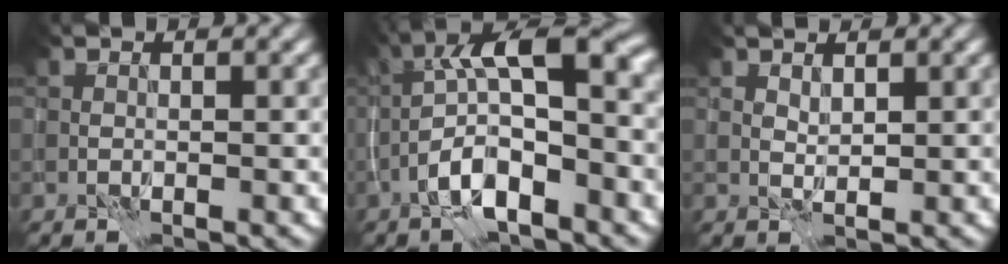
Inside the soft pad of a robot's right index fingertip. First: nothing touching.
{"total": 8.6, "force": [-1.5, 3.2, 7.9], "torque": [-0.135, 0.023, -0.035]}
{"total": 1.2, "force": [1.1, 0.5, 0.1], "torque": [-0.007, -0.002, 0.023]}